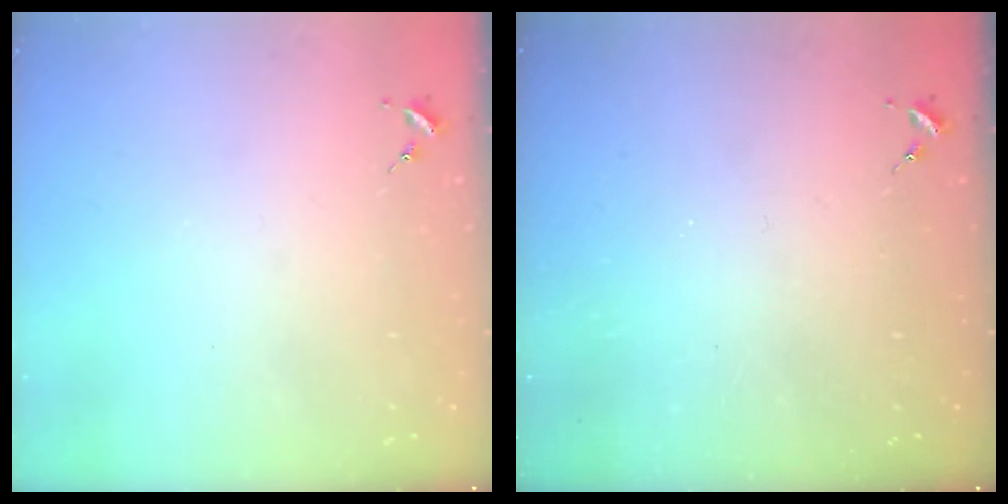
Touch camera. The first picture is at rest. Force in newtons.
{"total": 0.0}